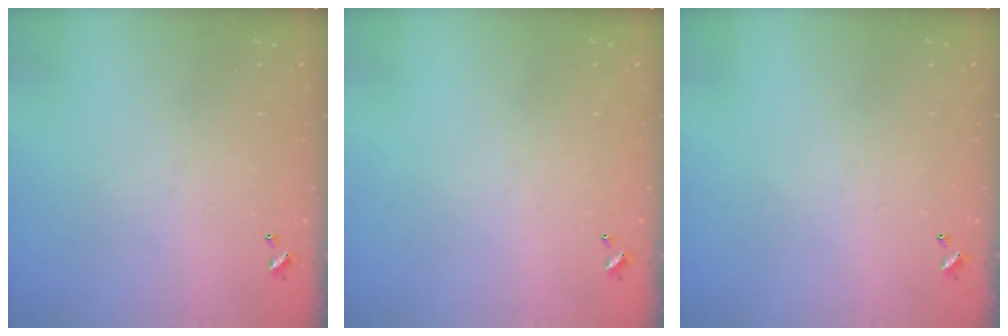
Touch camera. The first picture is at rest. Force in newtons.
{"total": 0.0}
{"total": 0.0}